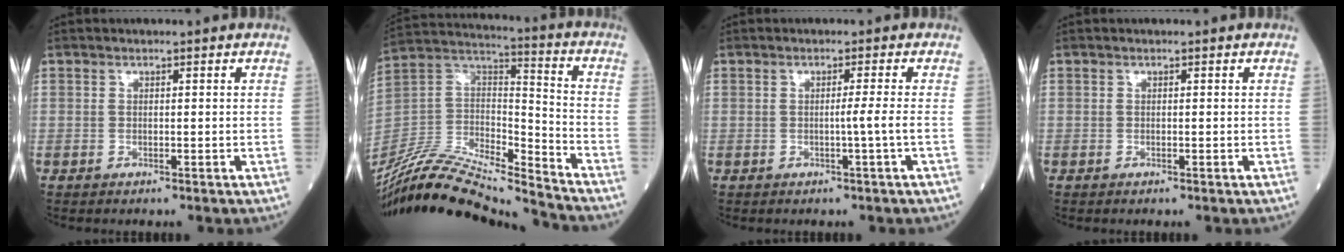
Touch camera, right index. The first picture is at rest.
{"total": 22.1, "force": [-20.6, 1.1, 7.9], "torque": [-0.178, 0.011, -0.372]}
{"total": 1.9, "force": [-0.4, -0.9, 1.6], "torque": [-0.012, 0.001, -0.011]}
{"total": 0.0}